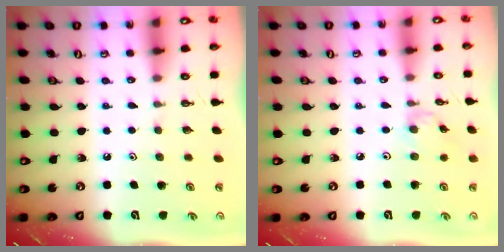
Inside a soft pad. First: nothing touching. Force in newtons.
{"total": 1.5, "press": 1.4, "slide": 0.4}